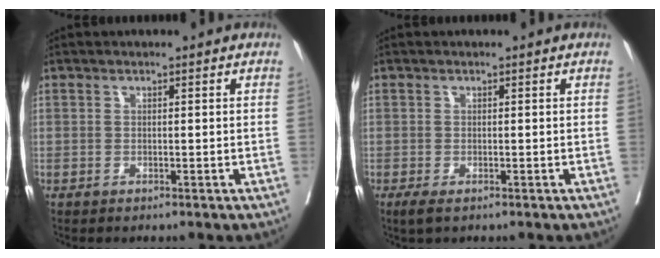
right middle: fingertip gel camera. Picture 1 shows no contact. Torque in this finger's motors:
{"motor_torque": [0.33, -0.15, 0.18, 0.03]}